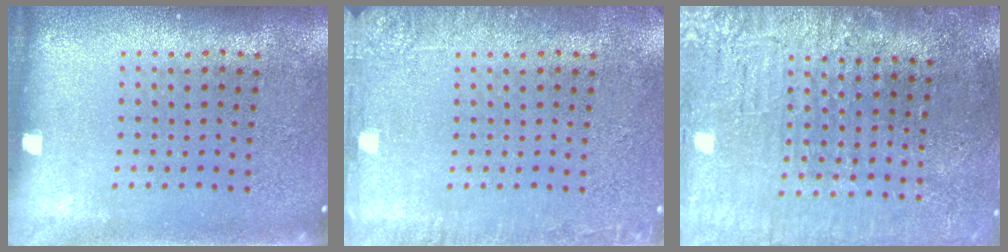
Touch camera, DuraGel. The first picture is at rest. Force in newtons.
{"total": 2.4, "press": 2.3, "slide": 0.3}
{"total": 4.1, "press": 3.7, "slide": 1.7}